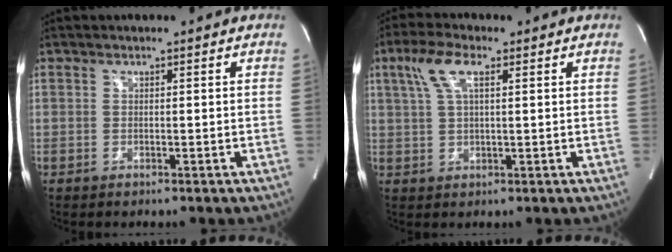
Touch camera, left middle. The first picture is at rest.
{"total": 5.8, "force": [2.5, 1.6, 5.0], "torque": [-0.113, 0.019, 0.052]}